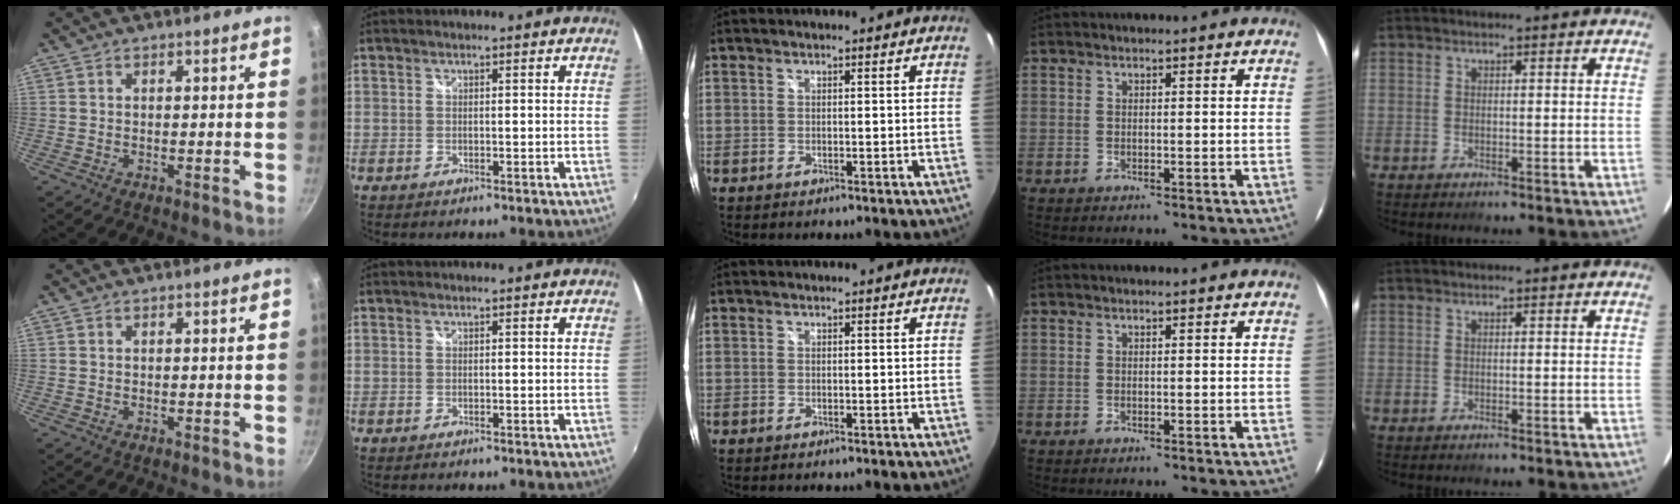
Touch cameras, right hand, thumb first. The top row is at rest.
{}